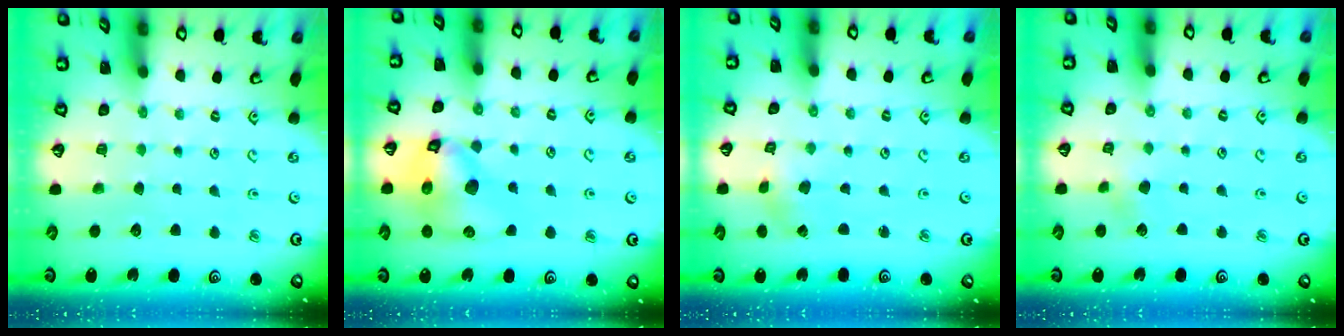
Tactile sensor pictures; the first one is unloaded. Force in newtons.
{"total": 14.0, "press": 13.8, "slide": 2.1}
{"total": 0.5, "press": 0.5, "slide": 0.2}
{"total": 2.8, "press": 2.8, "slide": 0.6}